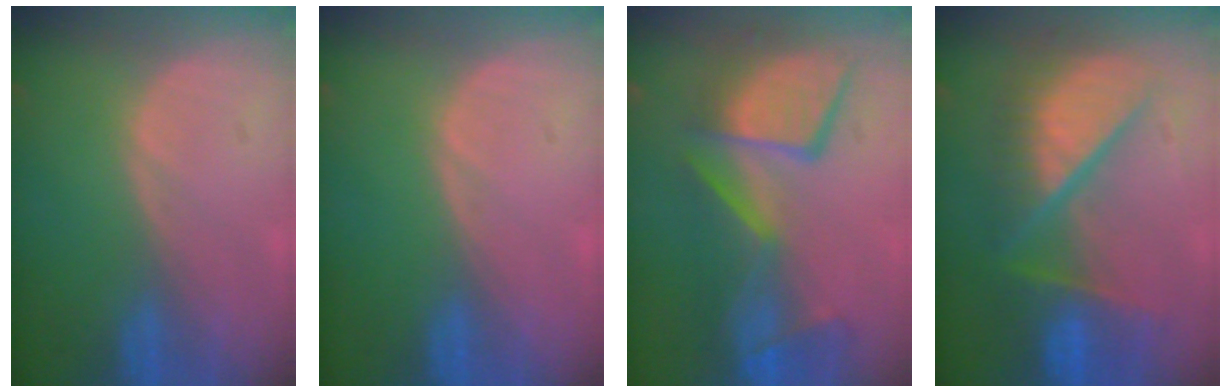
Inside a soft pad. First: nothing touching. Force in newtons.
{"total": 0.0}
{"total": 10.8, "press": 10.2, "slide": 3.5}
{"total": 10.6, "press": 10.5, "slide": 1.4}